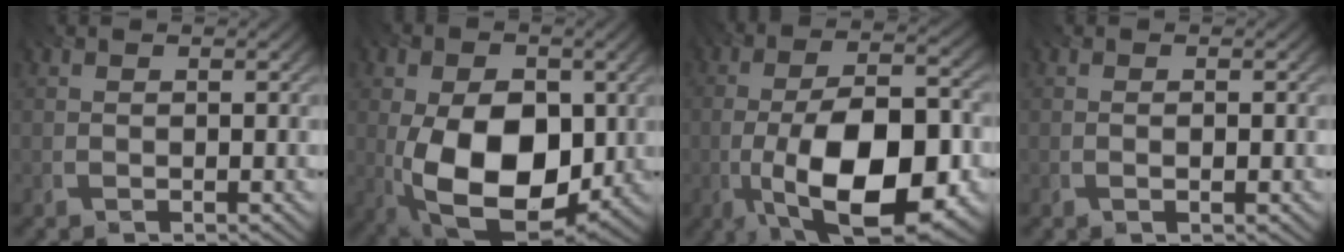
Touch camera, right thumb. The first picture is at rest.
{"total": 16.1, "force": [-2.6, 9.5, 12.8], "torque": [-0.207, -0.023, -0.049]}
{"total": 15.9, "force": [-5.8, 6.2, 13.4], "torque": [-0.206, -0.010, -0.102]}
{"total": 0.7, "force": [-0.3, -0.2, 0.6], "torque": [-0.006, -0.006, -0.014]}